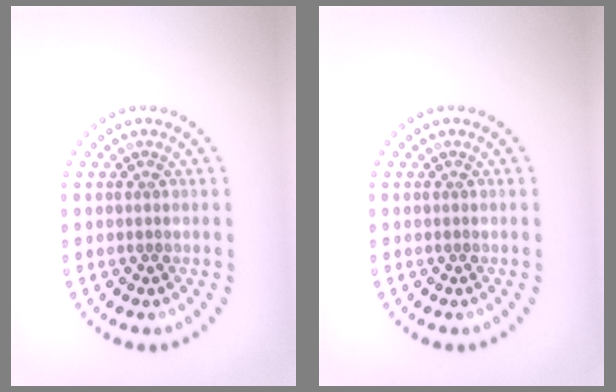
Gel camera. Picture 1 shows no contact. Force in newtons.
{"total": 0.0}